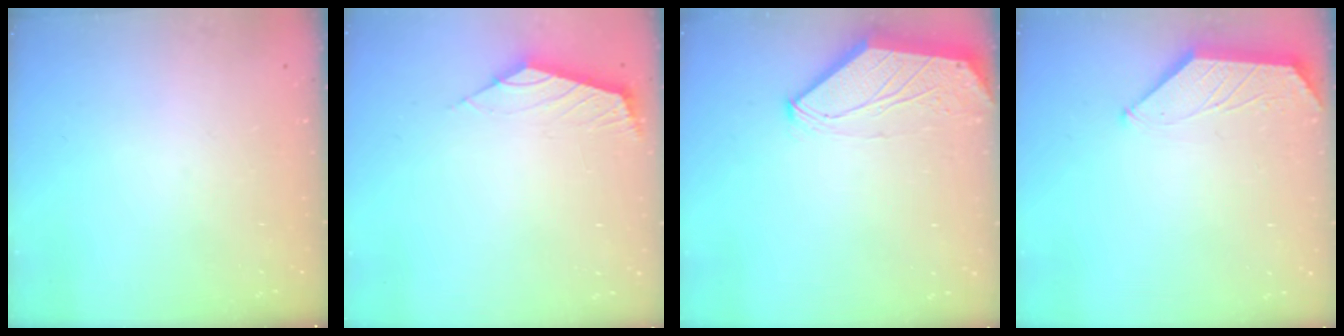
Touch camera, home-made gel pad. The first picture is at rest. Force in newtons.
{"total": 2.4, "press": 2.4, "slide": 0.4}
{"total": 0.0}
{"total": 0.5, "press": 0.4, "slide": 0.3}